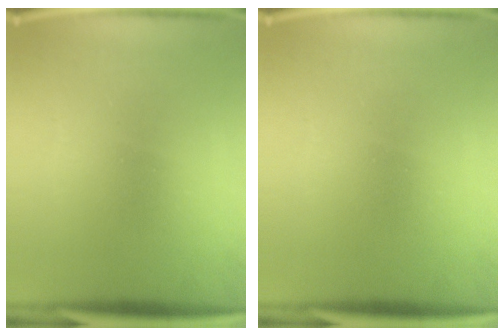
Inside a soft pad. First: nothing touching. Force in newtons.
{"total": 0.0}